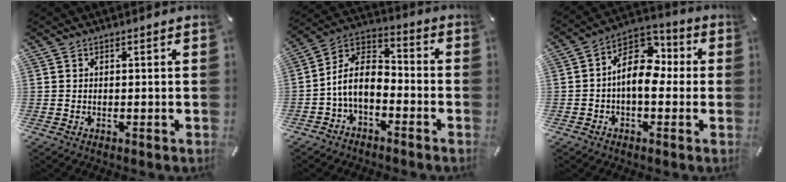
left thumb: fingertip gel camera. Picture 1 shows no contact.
{"total": 9.5, "force": [-3.7, 6.0, 6.5], "torque": [-0.146, 0.010, -0.073]}
{"total": 11.6, "force": [-0.4, 7.8, 8.5], "torque": [-0.147, 0.002, -0.010]}